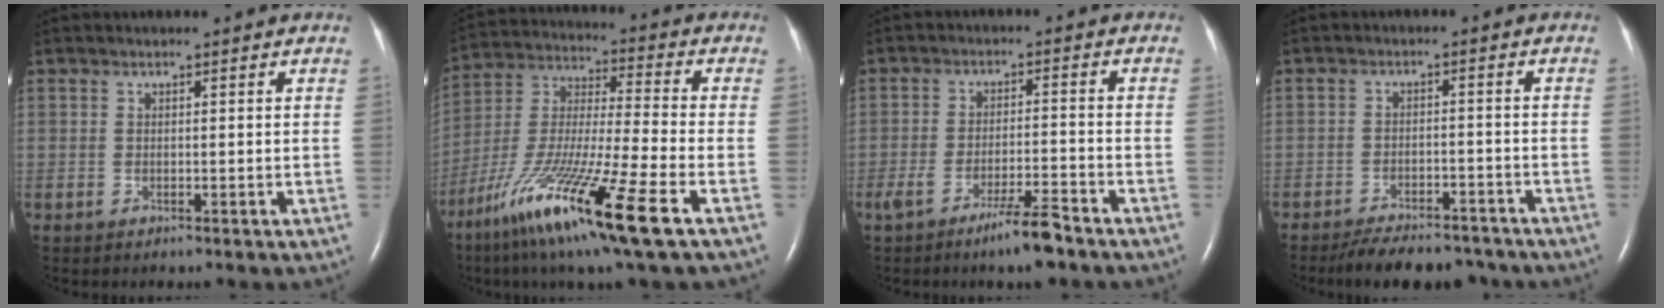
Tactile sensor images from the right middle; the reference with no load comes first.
{"total": 20.7, "force": [-10.8, 0.9, 17.6], "torque": [-0.351, -0.053, -0.196]}
{"total": 6.1, "force": [-4.5, 0.3, 4.0], "torque": [-0.075, -0.008, -0.079]}
{"total": 10.6, "force": [-9.4, 3.4, 3.7], "torque": [-0.054, 0.001, -0.128]}